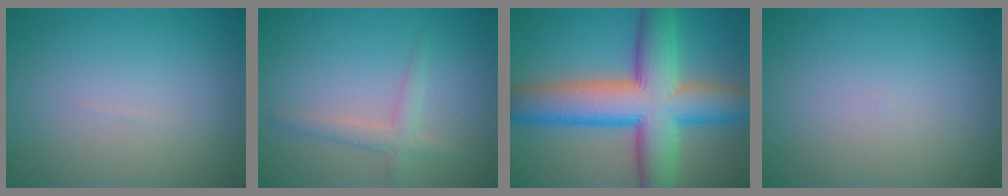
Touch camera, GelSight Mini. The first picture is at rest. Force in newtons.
{"total": 2.0, "press": 2.0, "slide": 0.1}
{"total": 12.3, "press": 12.3, "slide": 0.3}
{"total": 0.0}